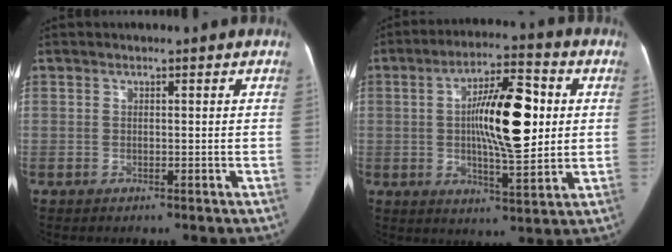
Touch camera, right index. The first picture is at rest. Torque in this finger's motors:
{"motor_torque": [1.55, 0.59, 0.68, 0.20]}